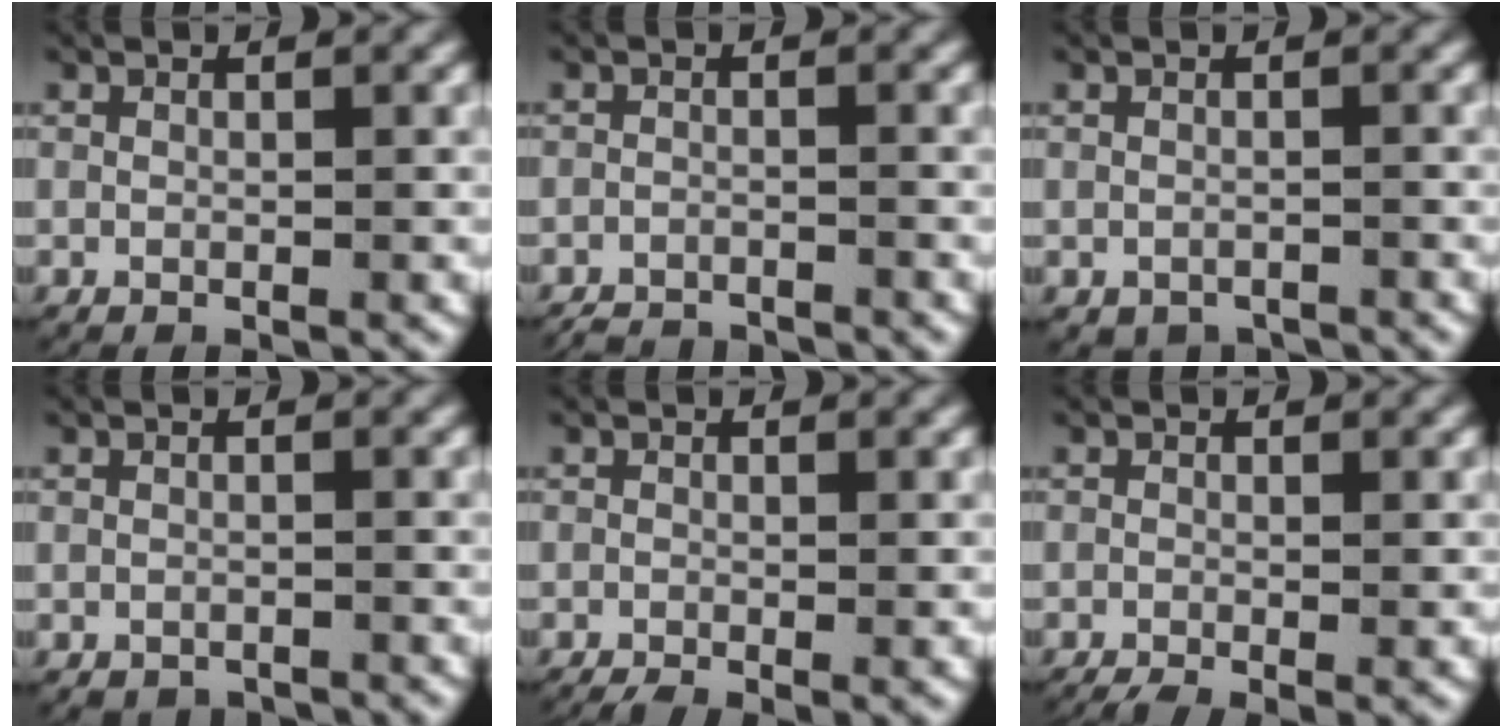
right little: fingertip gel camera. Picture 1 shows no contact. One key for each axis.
{"total": 2.7, "fx": -2.6, "fy": 0.4, "fz": 0.2, "tx": -0.008, "ty": -0.012, "tz": -0.042}
{"total": 1.4, "fx": -1.0, "fy": 0.9, "fz": 0.2, "tx": -0.003, "ty": -0.006, "tz": -0.014}
{"total": 0.9, "fx": -0.8, "fy": 0.4, "fz": 0.0, "tx": -0.004, "ty": -0.006, "tz": -0.009}
{"total": 1.2, "fx": -0.9, "fy": 0.3, "fz": 0.7, "tx": -0.011, "ty": -0.008, "tz": -0.014}
{"total": 1.5, "fx": -1.2, "fy": 0.5, "fz": 0.9, "tx": -0.014, "ty": -0.010, "tz": -0.017}